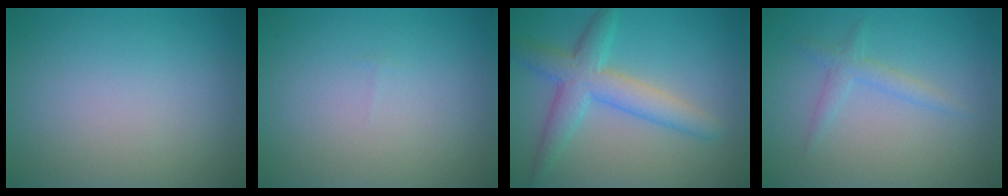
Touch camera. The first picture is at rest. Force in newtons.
{"total": 0.0}
{"total": 4.7, "press": 4.7, "slide": 0.1}
{"total": 1.6, "press": 1.6, "slide": 0.1}